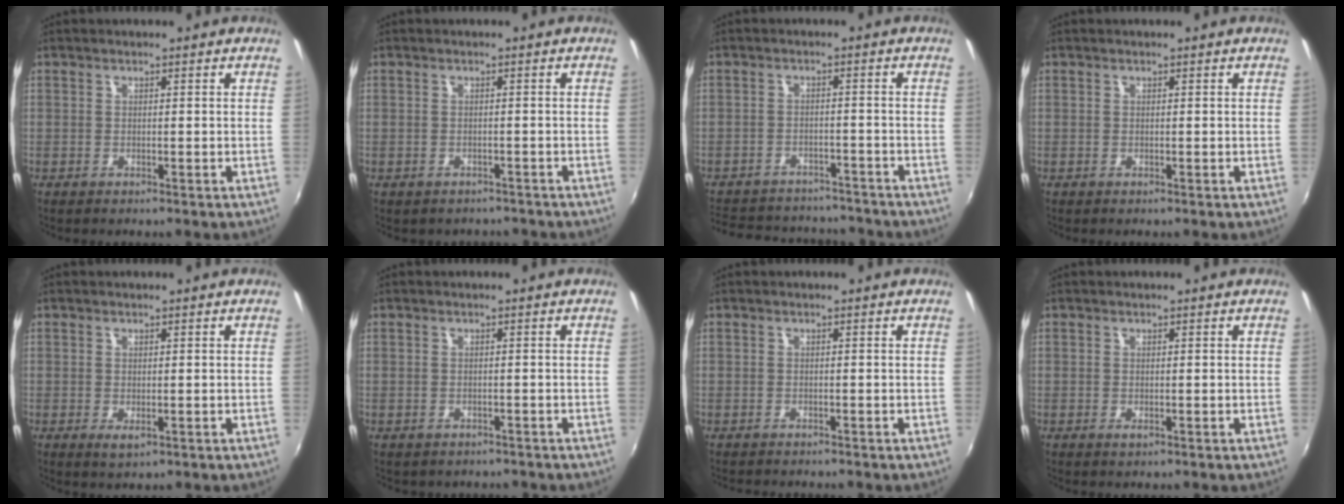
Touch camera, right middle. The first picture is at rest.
{"total": 3.6, "force": [-3.1, 1.6, 1.1], "torque": [-0.026, -0.014, -0.035]}
{"total": 18.3, "force": [-15.7, 7.0, 6.4], "torque": [-0.149, 0.019, -0.207]}
{"total": 0.0}
{"total": 1.8, "force": [-0.3, 0.7, 1.6], "torque": [-0.027, -0.006, -0.001]}
{"total": 2.3, "force": [-1.8, 1.2, 0.8], "torque": [-0.021, -0.010, -0.020]}
{"total": 1.7, "force": [-1.6, 0.3, 0.5], "torque": [-0.015, -0.010, -0.026]}
{"total": 0.5, "force": [-0.1, 0.2, 0.5], "torque": [-0.007, -0.001, 0.000]}